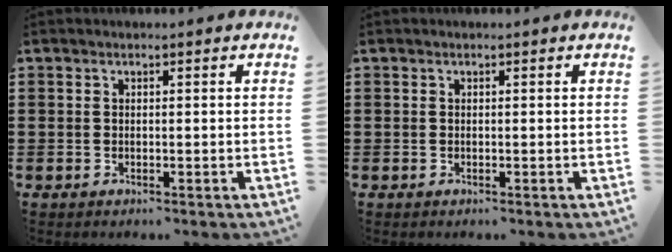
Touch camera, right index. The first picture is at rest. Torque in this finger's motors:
{"motor_torque": [-0.41, 0.85, 0.00, 0.00]}